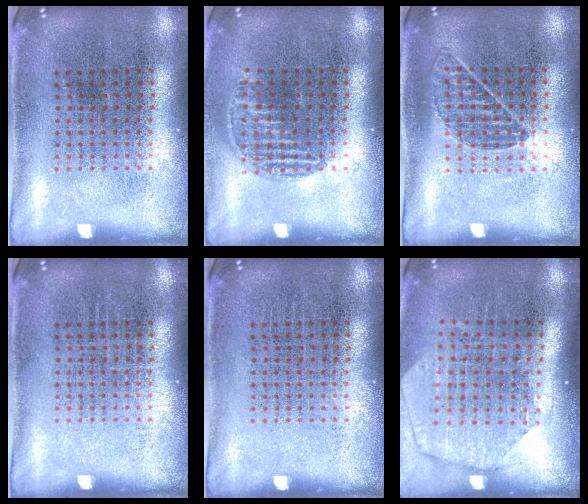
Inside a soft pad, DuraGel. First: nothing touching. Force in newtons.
{"total": 0.9, "press": 0.8, "slide": 0.5}
{"total": 0.8, "press": 0.8, "slide": 0.2}
{"total": 0.0}
{"total": 0.0}
{"total": 1.8, "press": 1.6, "slide": 1.0}